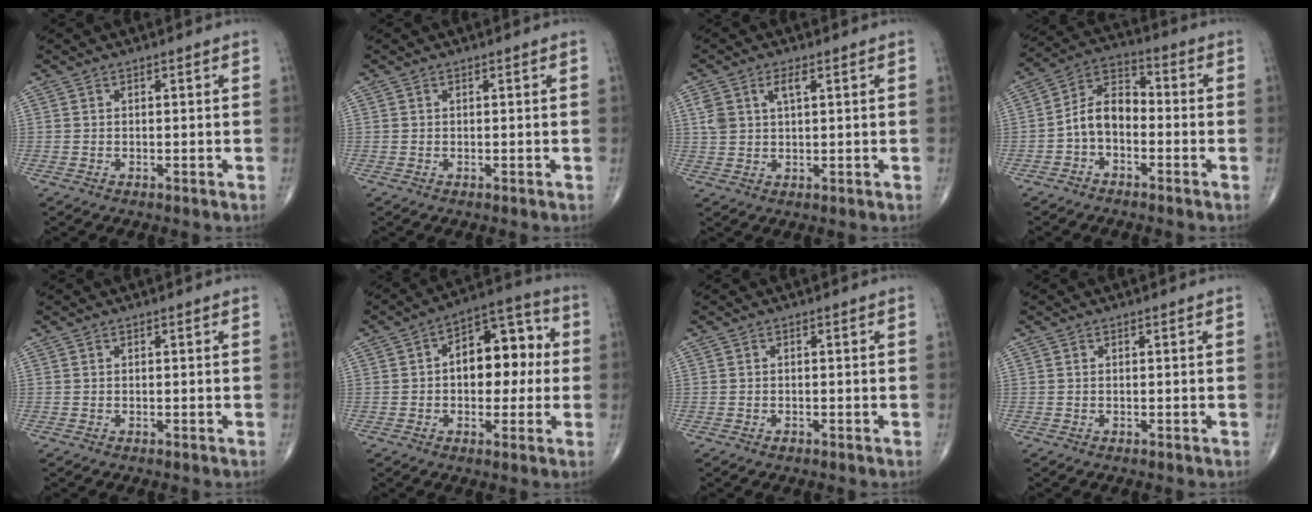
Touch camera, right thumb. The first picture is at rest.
{"total": 0.0}
{"total": 4.8, "force": [2.0, 2.3, 3.7], "torque": [-0.078, 0.004, 0.042]}
{"total": 8.0, "force": [-2.1, 5.1, 5.8], "torque": [-0.093, 0.039, -0.054]}
{"total": 0.0}
{"total": 13.2, "force": [0.9, 7.9, 10.5], "torque": [-0.109, 0.034, 0.003]}
{"total": 0.5, "force": [-0.4, 0.3, 0.2], "torque": [-0.002, 0.001, -0.008]}
{"total": 0.0}